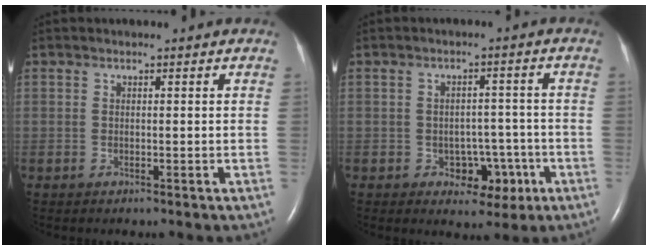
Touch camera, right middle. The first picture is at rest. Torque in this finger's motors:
{"motor_torque": [0.00, -0.05, 0.05, 0.00]}